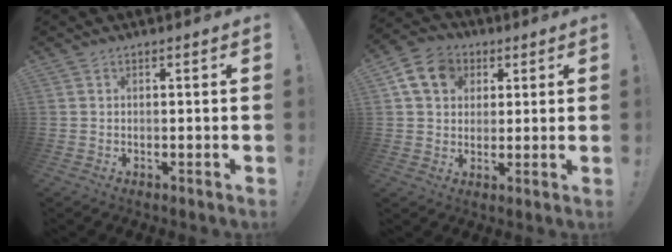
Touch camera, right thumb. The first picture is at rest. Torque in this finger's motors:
{"motor_torque": [0.95, 1.43, 0.21, -0.13, 0.00]}